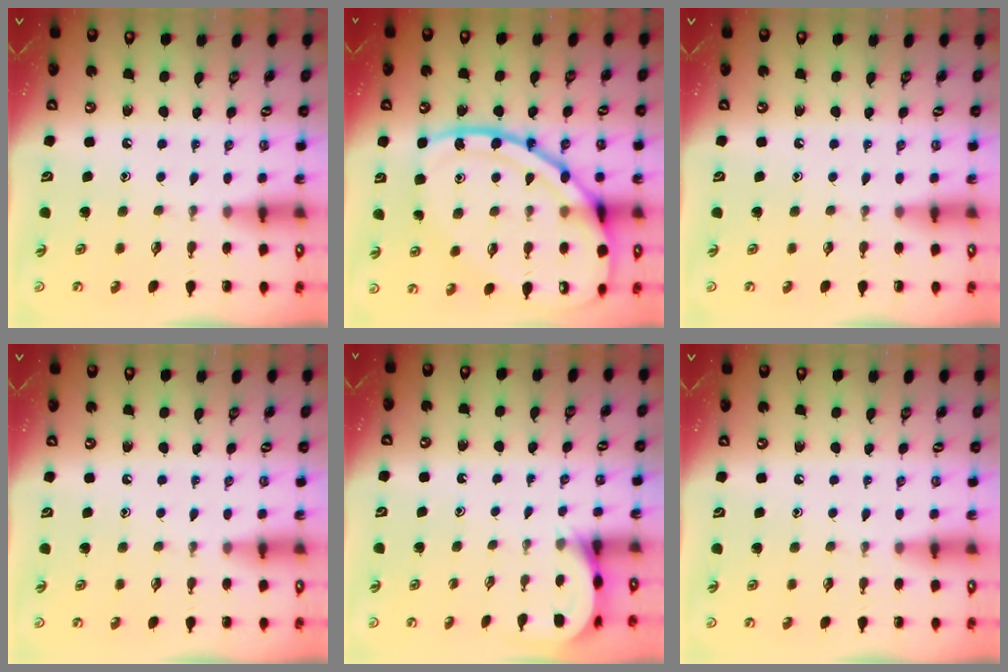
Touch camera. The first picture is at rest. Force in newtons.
{"total": 22.5, "press": 22.4, "slide": 2.1}
{"total": 0.0}
{"total": 0.0}
{"total": 3.4, "press": 3.3, "slide": 0.3}
{"total": 0.0}